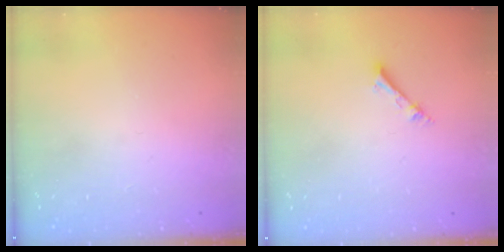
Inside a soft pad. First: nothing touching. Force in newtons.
{"total": 2.1, "press": 2.1, "slide": 0.3}